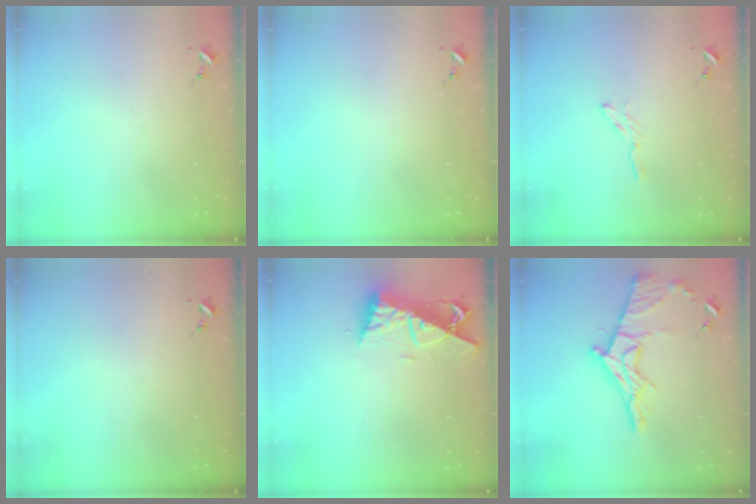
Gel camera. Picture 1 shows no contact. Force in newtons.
{"total": 0.0}
{"total": 2.9, "press": 2.9, "slide": 0.3}
{"total": 0.0}
{"total": 9.4, "press": 9.3, "slide": 1.3}
{"total": 16.9, "press": 16.8, "slide": 1.4}